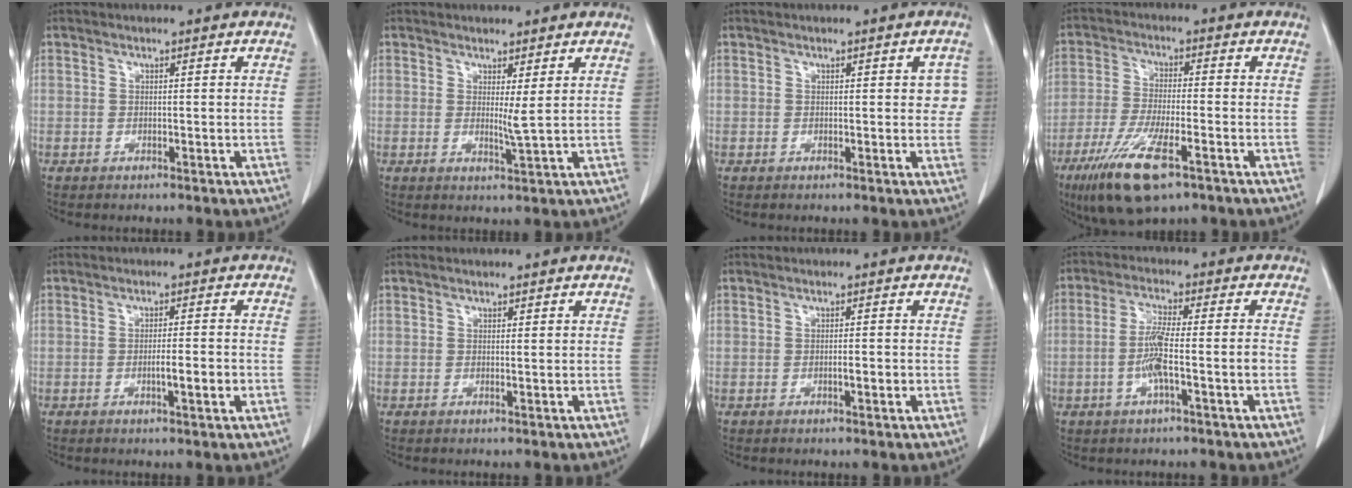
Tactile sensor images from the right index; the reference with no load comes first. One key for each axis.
{"total": 2.0, "fx": 0.7, "fy": -0.3, "fz": 1.9, "tx": -0.035, "ty": -0.010, "tz": 0.015}
{"total": 3.0, "fx": 0.5, "fy": 1.6, "fz": 2.5, "tx": -0.012, "ty": 0.009, "tz": 0.002}
{"total": 11.6, "fx": -6.6, "fy": 2.5, "fz": 9.1, "tx": -0.182, "ty": -0.027, "tz": -0.114}
{"total": 3.5, "fx": -1.0, "fy": 0.2, "fz": 3.3, "tx": -0.057, "ty": -0.001, "tz": -0.012}
{"total": 0.7, "fx": 0.2, "fy": -0.1, "fz": 0.7, "tx": -0.015, "ty": -0.003, "tz": 0.004}
{"total": 1.4, "fx": -0.4, "fy": 0.2, "fz": 1.3, "tx": -0.027, "ty": 0.001, "tz": -0.004}
{"total": 6.2, "fx": -1.8, "fy": 0.1, "fz": 6.0, "tx": -0.124, "ty": 0.008, "tz": -0.032}